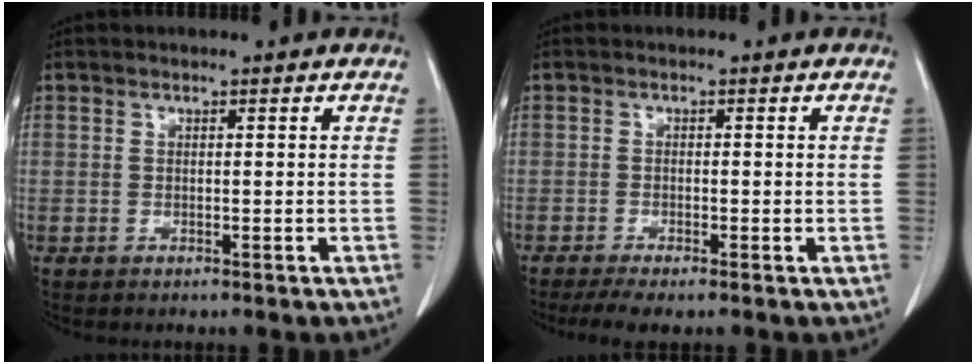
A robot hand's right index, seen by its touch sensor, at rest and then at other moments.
{"total": 2.8, "force": [-1.8, 0.5, 2.0], "torque": [-0.039, -0.007, -0.032]}